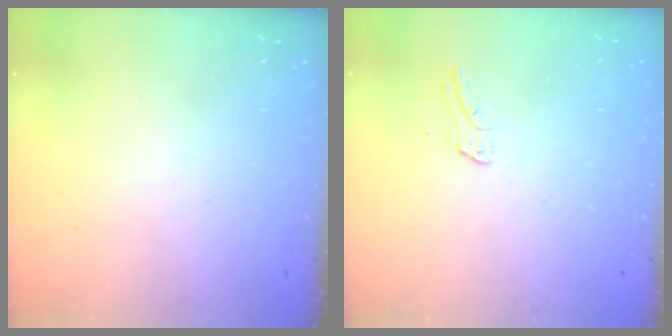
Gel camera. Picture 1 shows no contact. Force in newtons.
{"total": 3.3, "press": 3.3, "slide": 0.3}